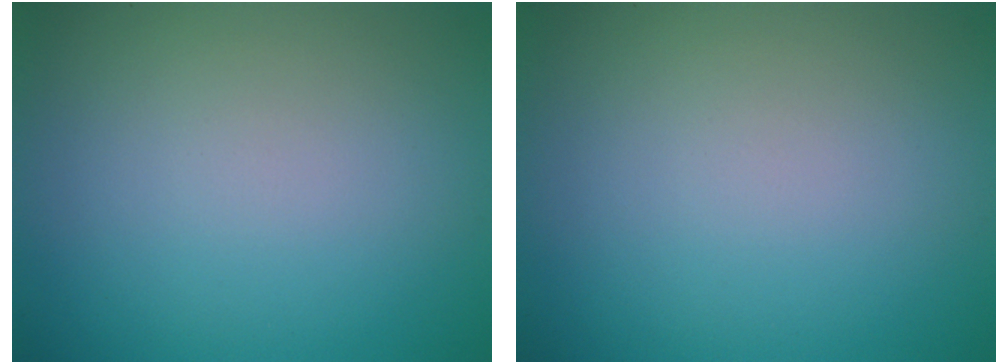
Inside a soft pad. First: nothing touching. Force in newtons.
{"total": 0.0}